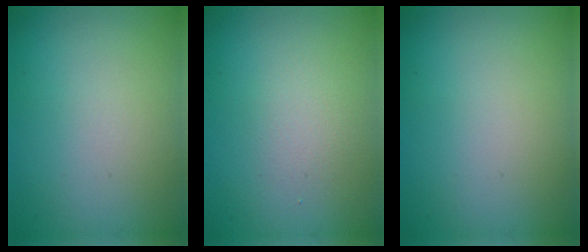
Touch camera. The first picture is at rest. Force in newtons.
{"total": 1.5, "press": 1.4, "slide": 0.1}
{"total": 0.0}